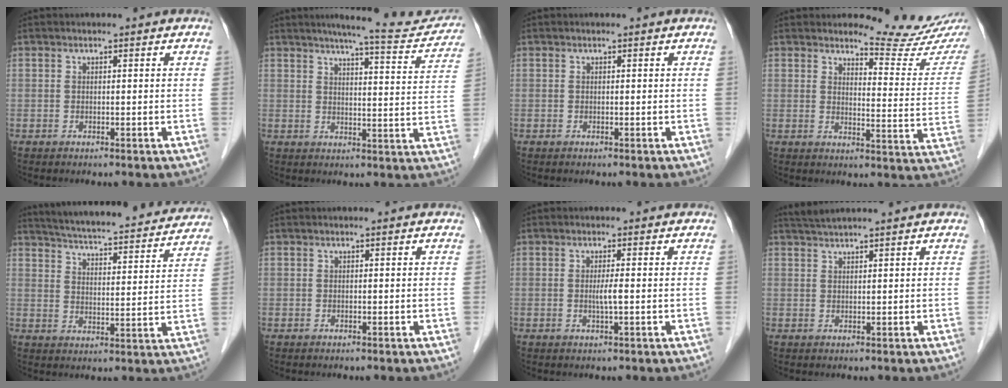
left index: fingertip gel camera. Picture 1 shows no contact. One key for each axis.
{"total": 13.2, "fx": 12.0, "fy": 1.3, "fz": 5.3, "tx": -0.060, "ty": -0.015, "tz": 0.136}
{"total": 0.0}
{"total": 10.1, "fx": 9.8, "fy": -0.3, "fz": 2.3, "tx": -0.026, "ty": -0.070, "tz": 0.111}
{"total": 24.6, "fx": 22.8, "fy": 3.3, "fz": 8.8, "tx": -0.142, "ty": -0.017, "tz": 0.296}
{"total": 0.0}
{"total": 1.7, "fx": -0.2, "fy": -0.2, "fz": 1.7, "tx": -0.037, "ty": -0.003, "tz": -0.005}
{"total": 3.9, "fx": 3.6, "fy": -0.7, "fz": 1.5, "tx": -0.021, "ty": 0.029, "tz": 0.064}